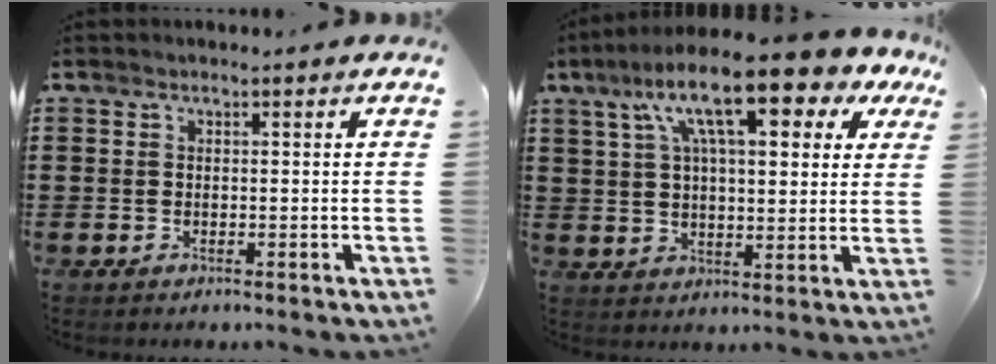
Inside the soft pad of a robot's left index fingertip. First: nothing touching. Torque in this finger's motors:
{"motor_torque": [2.14, 0.00, 1.05, 0.21]}